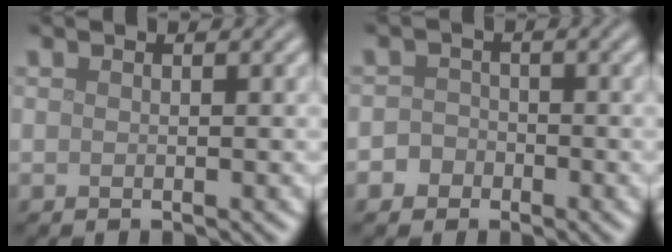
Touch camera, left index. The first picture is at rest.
{"total": 2.2, "force": [-1.2, 1.9, 0.3], "torque": [0.022, 0.005, -0.028]}